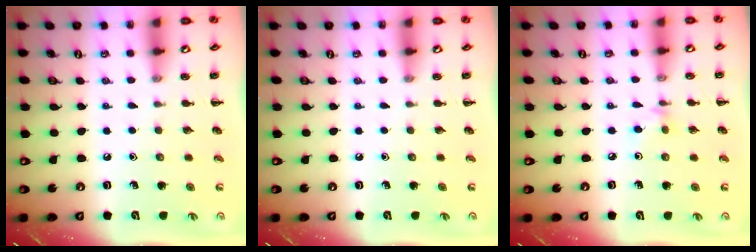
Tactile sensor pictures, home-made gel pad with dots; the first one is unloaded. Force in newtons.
{"total": 0.0}
{"total": 3.8, "press": 3.5, "slide": 1.3}